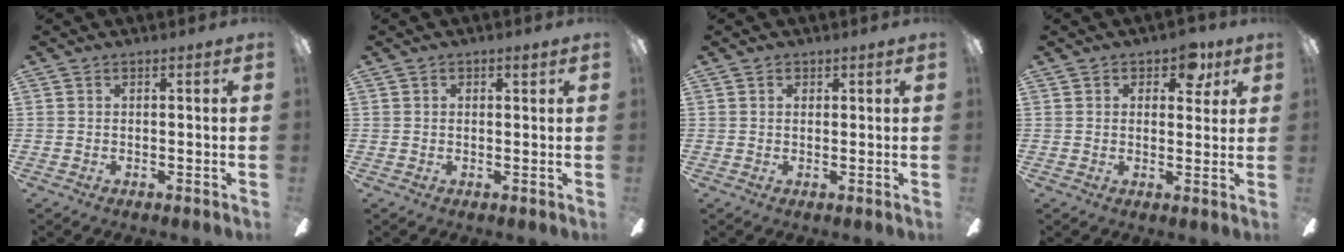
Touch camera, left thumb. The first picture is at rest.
{"total": 1.2, "force": [0.7, 0.6, 0.8], "torque": [-0.007, 0.001, 0.009]}
{"total": 0.9, "force": [0.5, 0.7, 0.4], "torque": [-0.001, 0.000, 0.008]}
{"total": 6.2, "force": [3.7, 3.6, 3.4], "torque": [-0.027, -0.010, 0.059]}